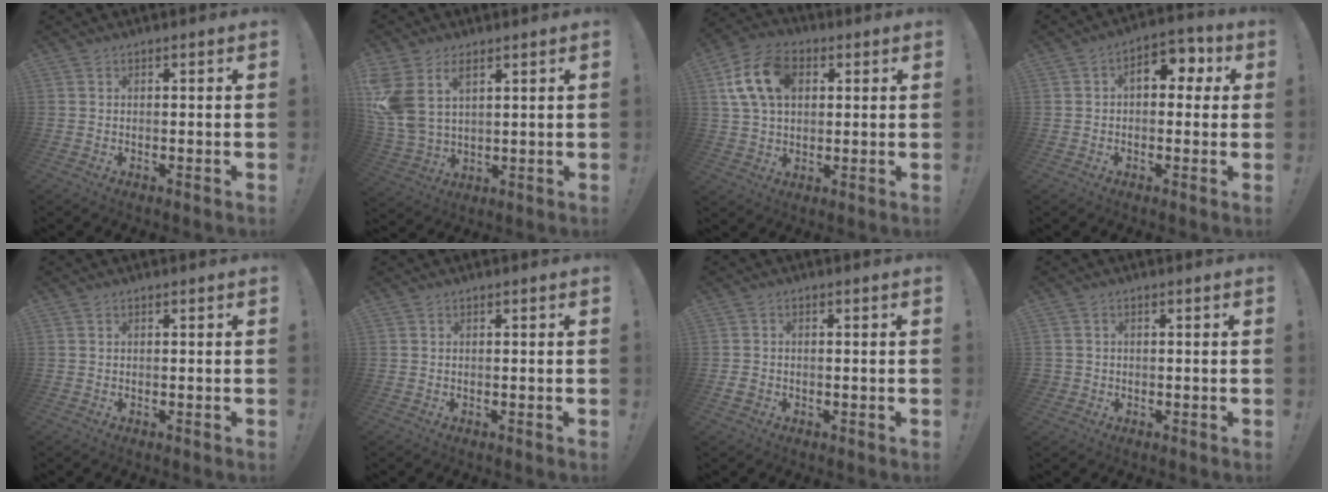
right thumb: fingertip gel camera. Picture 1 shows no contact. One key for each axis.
{"total": 10.6, "fx": 5.3, "fy": 6.6, "fz": 6.4, "tx": -0.136, "ty": -0.025, "tz": 0.106}
{"total": 15.0, "fx": 4.8, "fy": 10.3, "fz": 9.8, "tx": -0.179, "ty": -0.006, "tz": 0.091}
{"total": 8.5, "fx": 2.0, "fy": 5.4, "fz": 6.2, "tx": -0.083, "ty": 0.003, "tz": 0.034}
{"total": 0.0}
{"total": 0.0}
{"total": 2.0, "fx": -0.6, "fy": 1.6, "fz": 1.0, "tx": -0.015, "ty": 0.004, "tz": -0.010}
{"total": 1.6, "fx": -0.1, "fy": 1.6, "fz": 0.4, "tx": 0.001, "ty": -0.001, "tz": -0.003}